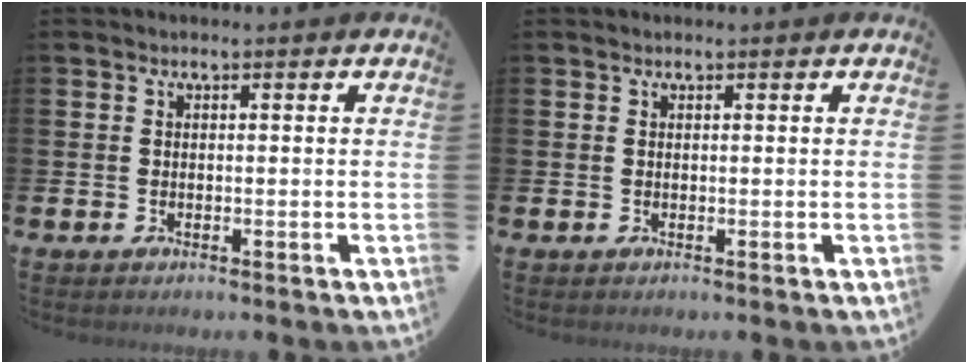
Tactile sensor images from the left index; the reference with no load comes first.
{"total": 0.0}